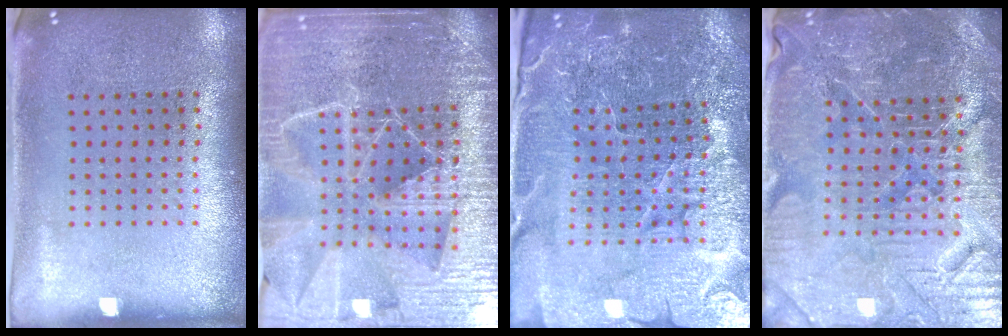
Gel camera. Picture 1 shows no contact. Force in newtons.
{"total": 6.5, "press": 5.5, "slide": 3.3}
{"total": 5.1, "press": 4.9, "slide": 1.6}
{"total": 5.4, "press": 5.1, "slide": 1.8}